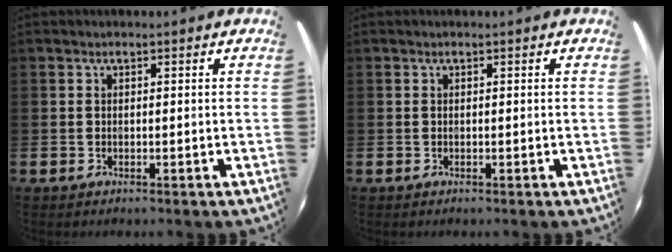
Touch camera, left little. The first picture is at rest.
{"total": 0.0}